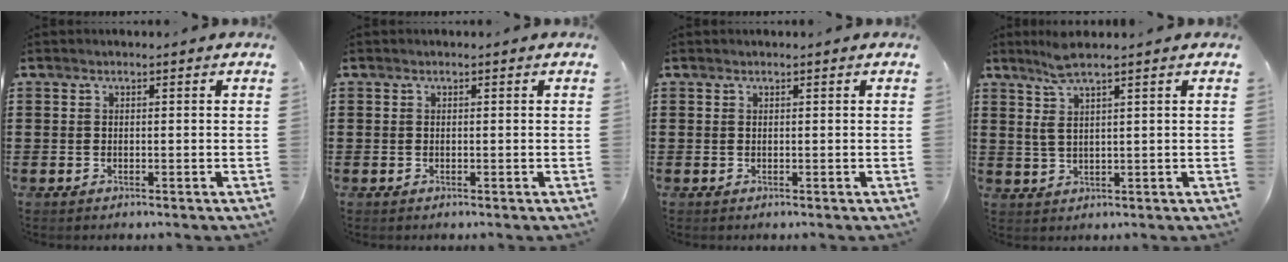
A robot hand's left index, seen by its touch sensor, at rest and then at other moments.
{"total": 0.0}
{"total": 0.0}
{"total": 4.3, "force": [2.6, 0.2, 3.4], "torque": [-0.082, 0.000, 0.044]}